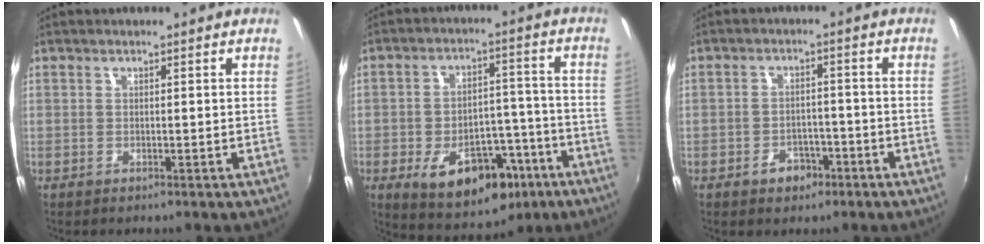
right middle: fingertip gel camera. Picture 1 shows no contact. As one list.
[{"total": 16.0, "force": [-8.2, 9.2, 10.2], "torque": [-0.172, 0.012, -0.104]}, {"total": 4.6, "force": [-2.8, 3.1, 1.9], "torque": [-0.042, 0.004, -0.033]}]